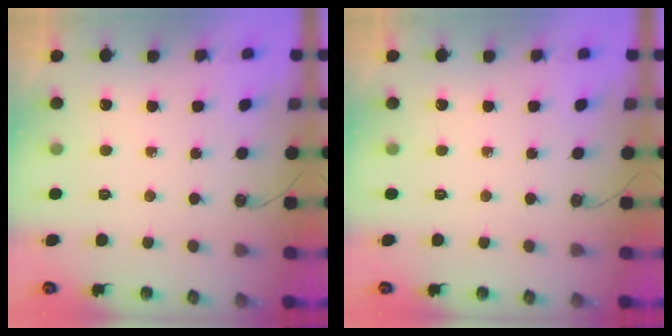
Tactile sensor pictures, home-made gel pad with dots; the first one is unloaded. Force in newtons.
{"total": 0.0}